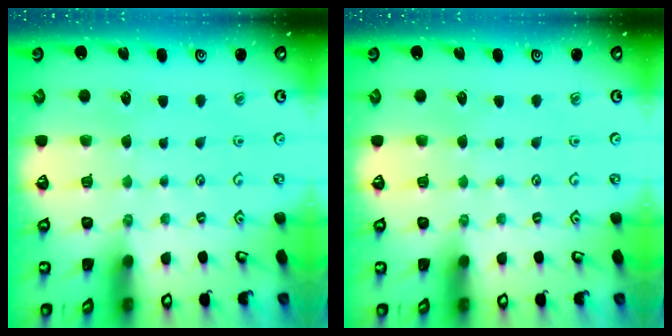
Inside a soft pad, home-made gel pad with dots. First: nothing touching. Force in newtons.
{"total": 0.0}